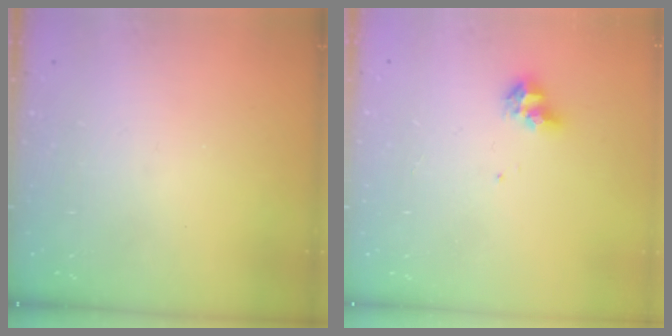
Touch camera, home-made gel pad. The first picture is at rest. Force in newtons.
{"total": 6.1, "press": 6.1, "slide": 1.0}